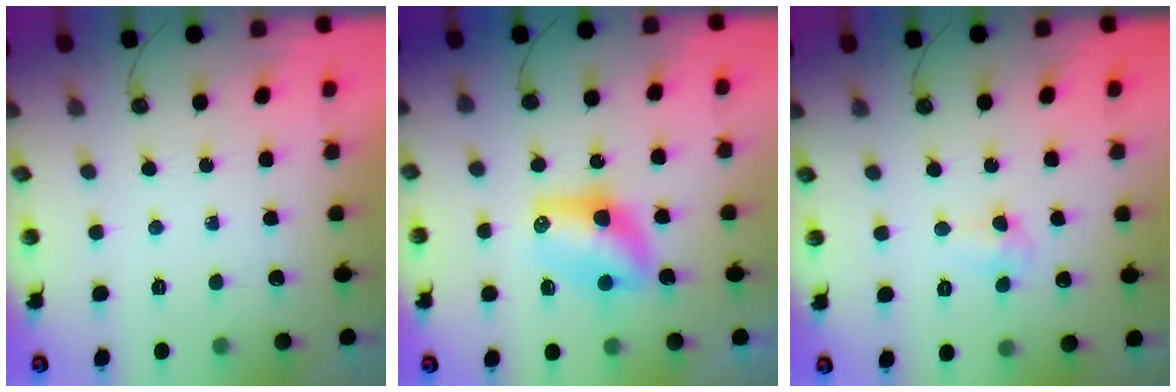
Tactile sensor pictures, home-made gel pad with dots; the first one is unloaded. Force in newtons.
{"total": 9.9, "press": 8.9, "slide": 4.4}
{"total": 3.3, "press": 3.3, "slide": 0.7}